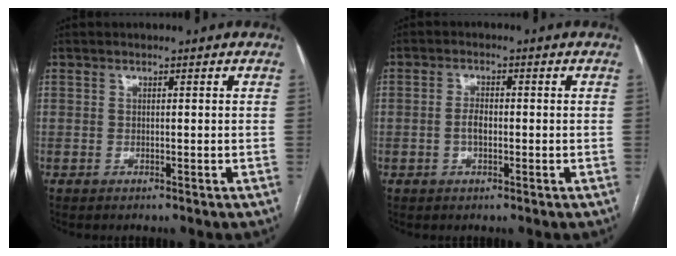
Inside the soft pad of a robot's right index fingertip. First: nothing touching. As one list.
[{"total": 2.3, "force": [-0.4, 1.0, 2.0], "torque": [-0.042, 0.004, -0.004]}]